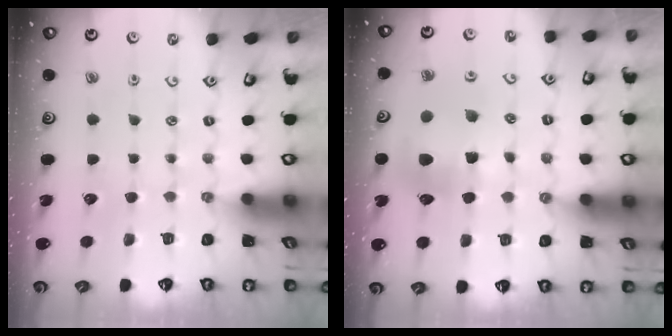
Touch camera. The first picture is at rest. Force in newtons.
{"total": 10.5, "press": 10.4, "slide": 1.0}